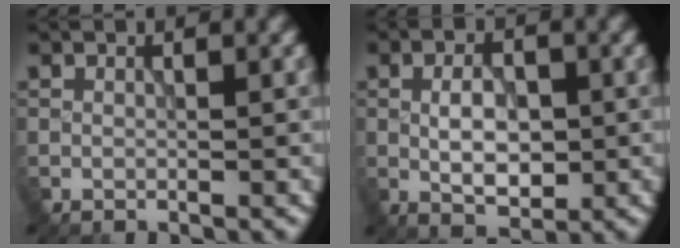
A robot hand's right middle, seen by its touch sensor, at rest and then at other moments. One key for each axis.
{"total": 4.1, "fx": -0.4, "fy": 2.3, "fz": 3.4, "tx": -0.057, "ty": 0.000, "tz": -0.005}